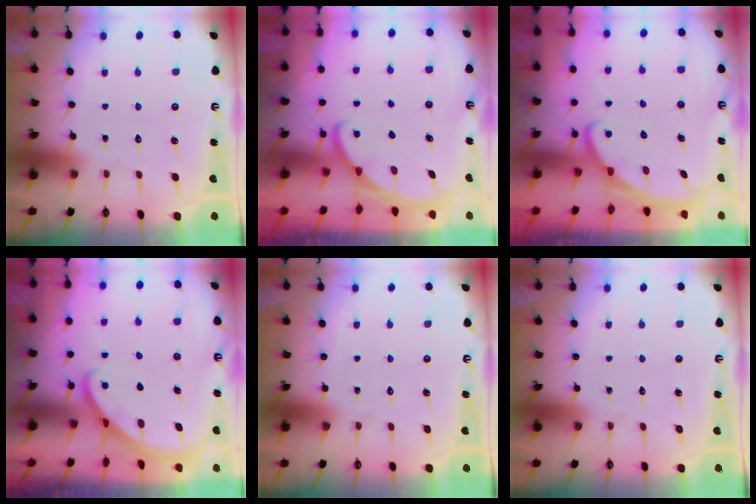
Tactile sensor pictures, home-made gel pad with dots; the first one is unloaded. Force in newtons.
{"total": 1.6, "press": 1.6, "slide": 0.1}
{"total": 2.0, "press": 2.0, "slide": 0.1}
{"total": 1.9, "press": 1.9, "slide": 0.0}
{"total": 0.0}
{"total": 0.0}